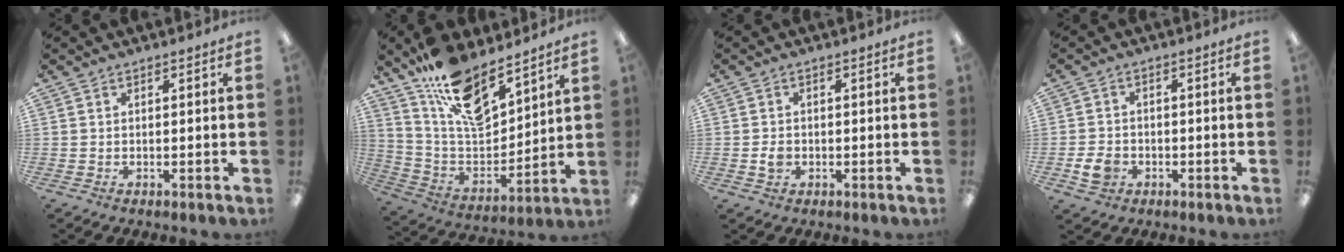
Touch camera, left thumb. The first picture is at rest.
{"total": 16.2, "force": [12.0, 6.7, 8.6], "torque": [-0.163, -0.073, 0.220]}
{"total": 2.4, "force": [-0.4, 1.9, 1.4], "torque": [-0.016, 0.000, -0.010]}
{"total": 4.5, "force": [-1.9, 3.4, 2.4], "torque": [-0.049, 0.005, -0.035]}